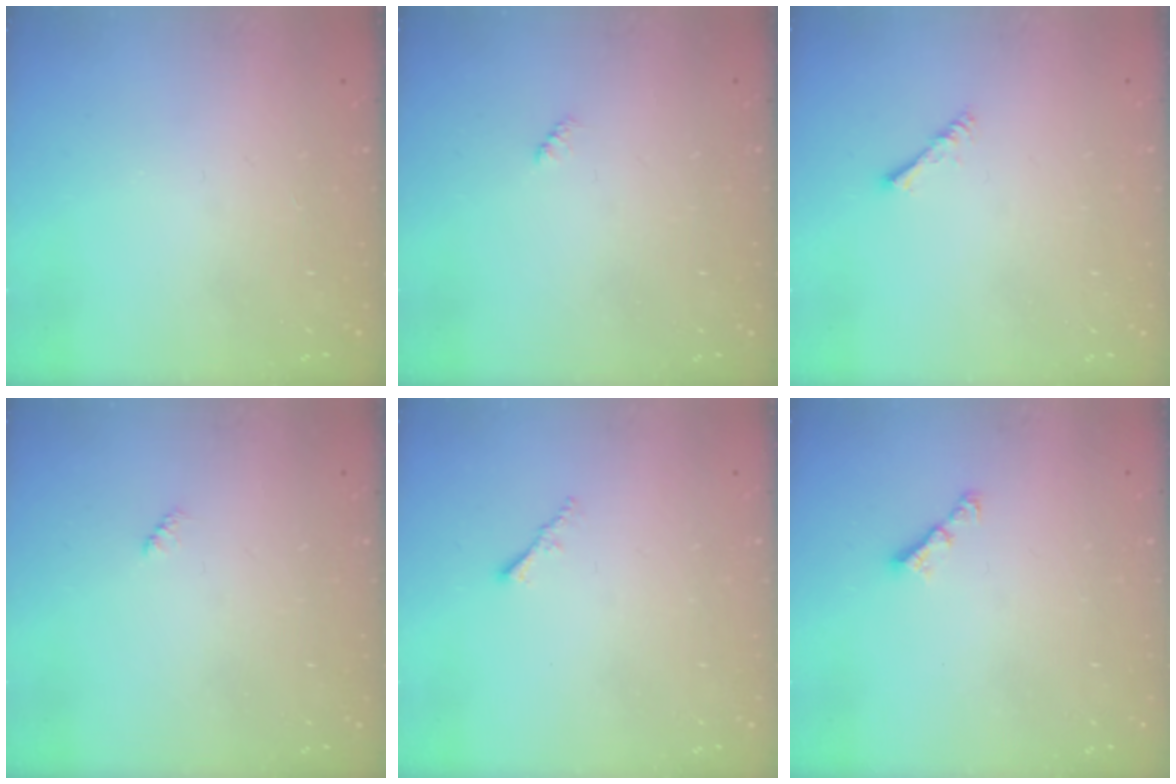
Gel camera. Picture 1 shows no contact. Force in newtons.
{"total": 1.9, "press": 1.9, "slide": 0.4}
{"total": 1.4, "press": 1.3, "slide": 0.3}
{"total": 1.9, "press": 1.9, "slide": 0.4}
{"total": 1.2, "press": 1.1, "slide": 0.4}
{"total": 3.1, "press": 3.1, "slide": 0.6}